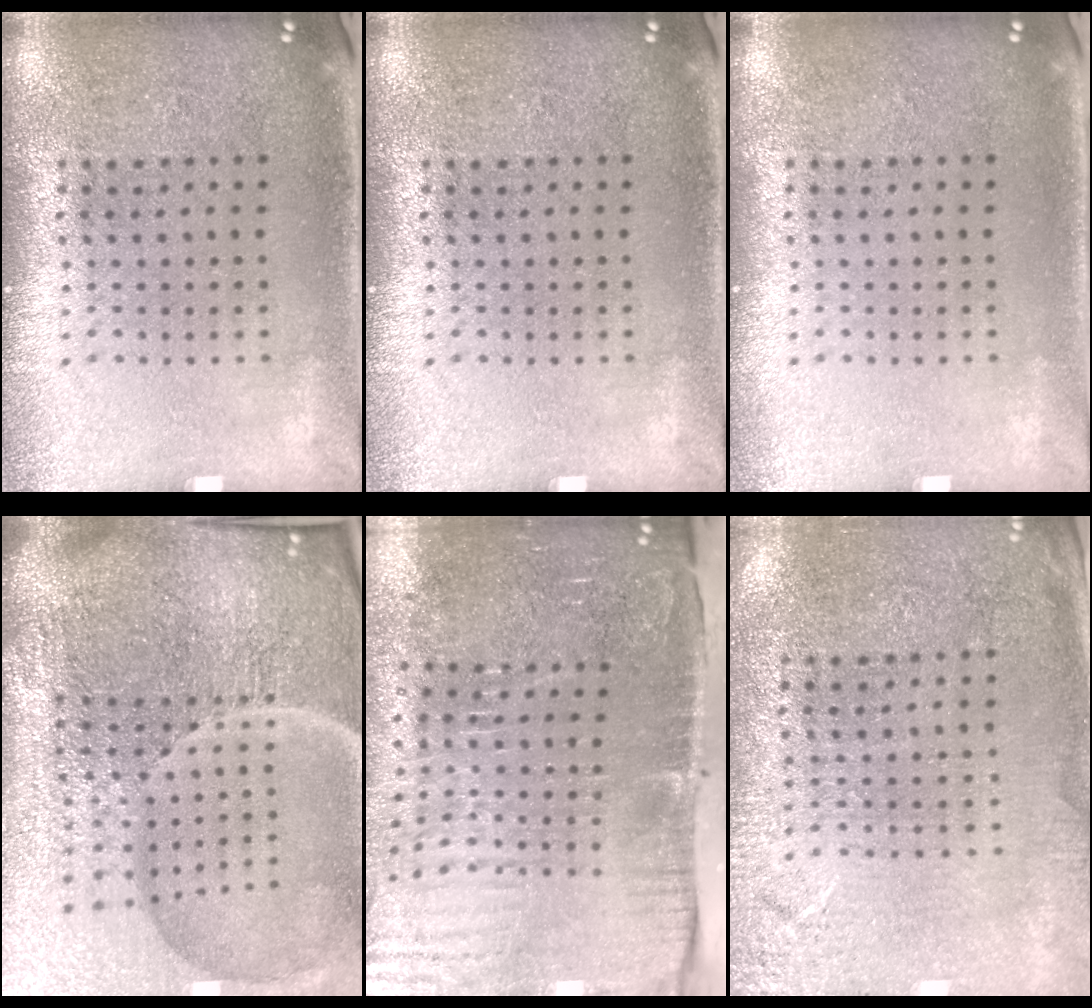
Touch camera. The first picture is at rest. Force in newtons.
{"total": 0.0}
{"total": 0.0}
{"total": 7.2, "press": 6.3, "slide": 3.4}
{"total": 5.1, "press": 4.3, "slide": 2.8}
{"total": 2.6, "press": 2.6, "slide": 0.2}